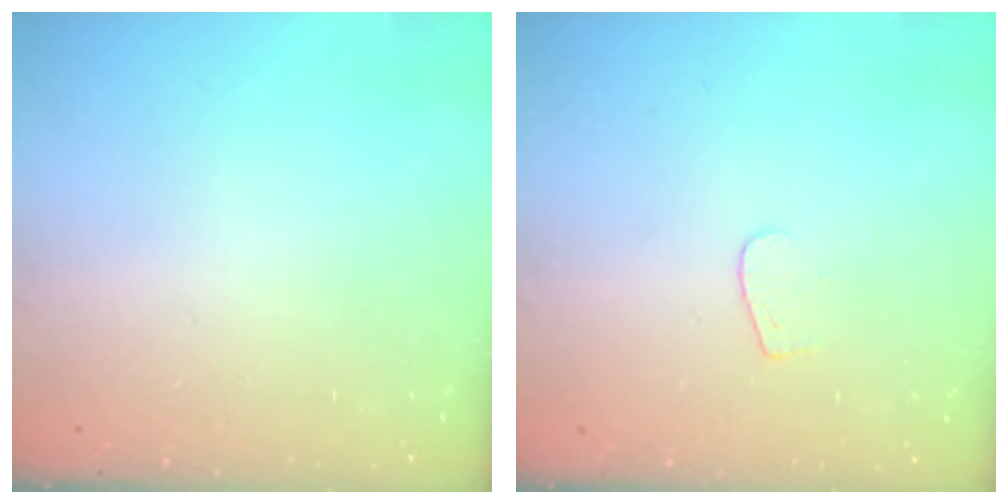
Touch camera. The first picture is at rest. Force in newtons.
{"total": 3.9, "press": 3.9, "slide": 0.4}